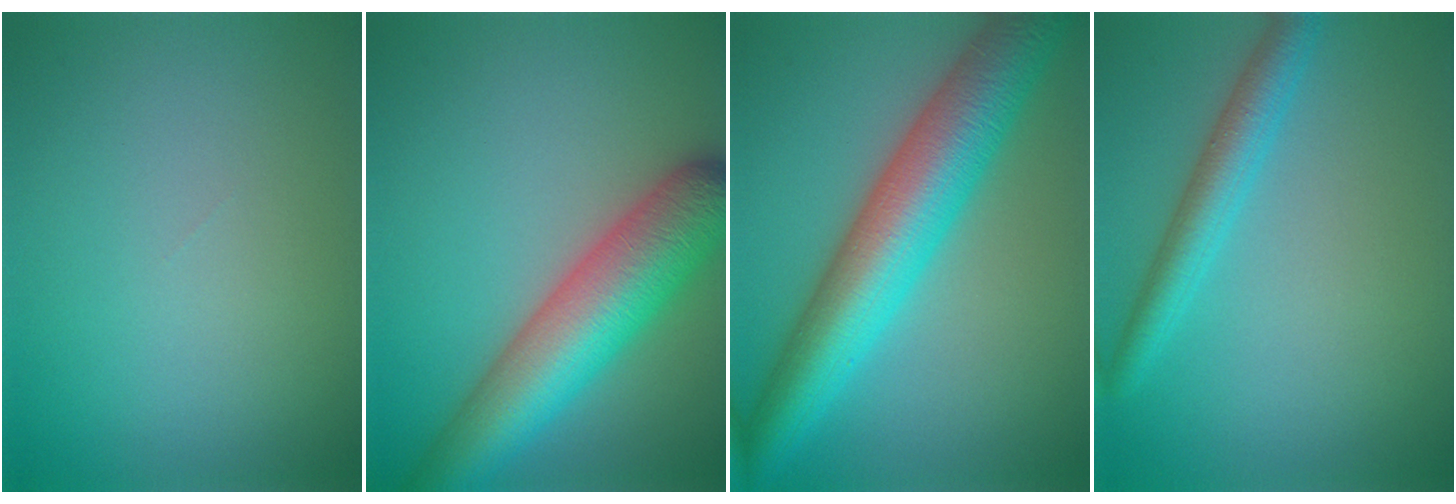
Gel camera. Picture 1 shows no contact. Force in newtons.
{"total": 9.7, "press": 9.6, "slide": 0.4}
{"total": 10.1, "press": 10.1, "slide": 0.2}
{"total": 3.5, "press": 3.5, "slide": 0.1}